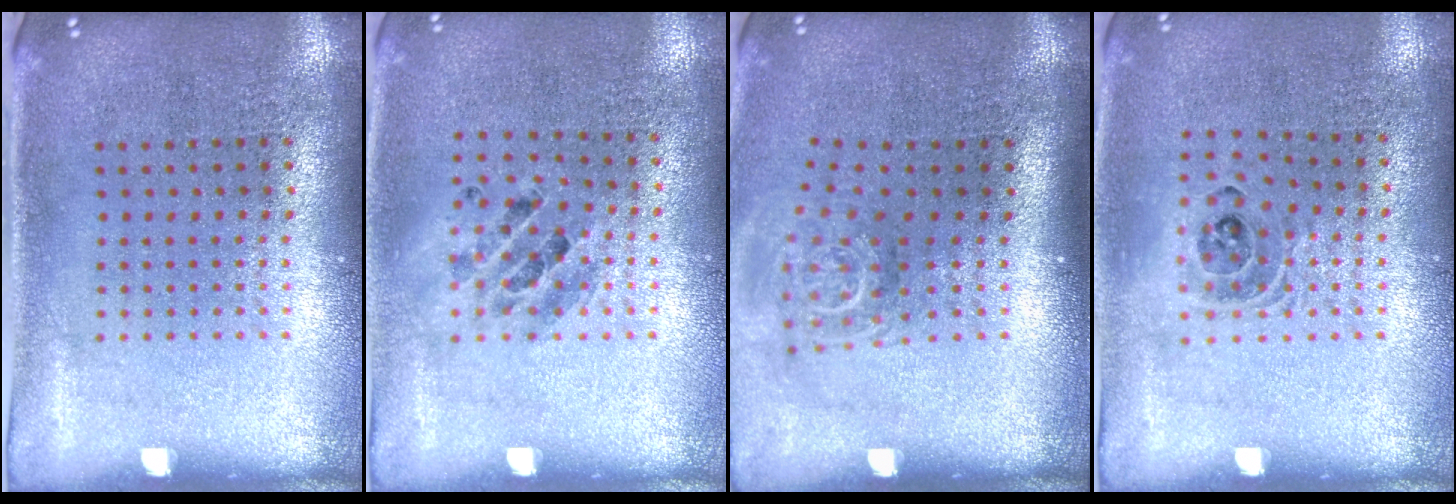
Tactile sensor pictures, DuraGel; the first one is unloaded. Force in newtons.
{"total": 1.1, "press": 1.0, "slide": 0.2}
{"total": 1.8, "press": 1.3, "slide": 1.2}
{"total": 1.1, "press": 1.0, "slide": 0.4}